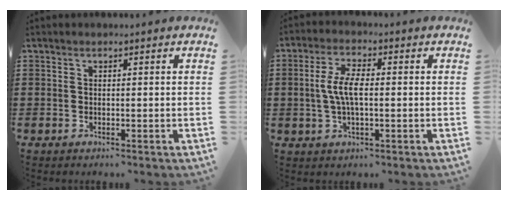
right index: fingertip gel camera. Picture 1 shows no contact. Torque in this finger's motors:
{"motor_torque": [0.69, -0.27, 0.46, 0.19]}